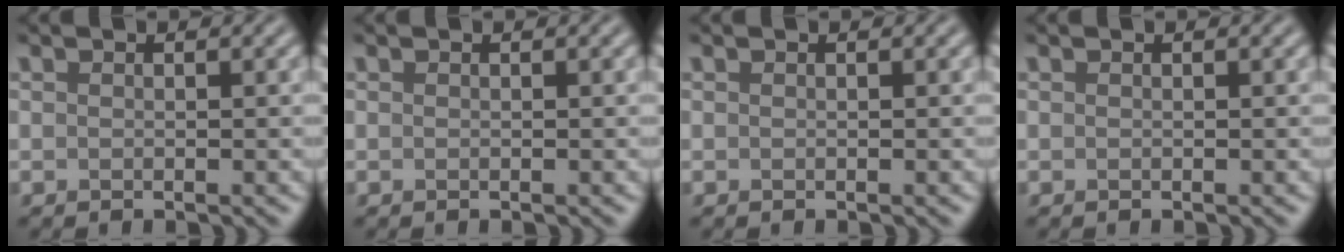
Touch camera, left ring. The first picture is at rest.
{"total": 0.0}
{"total": 0.0}
{"total": 0.0}